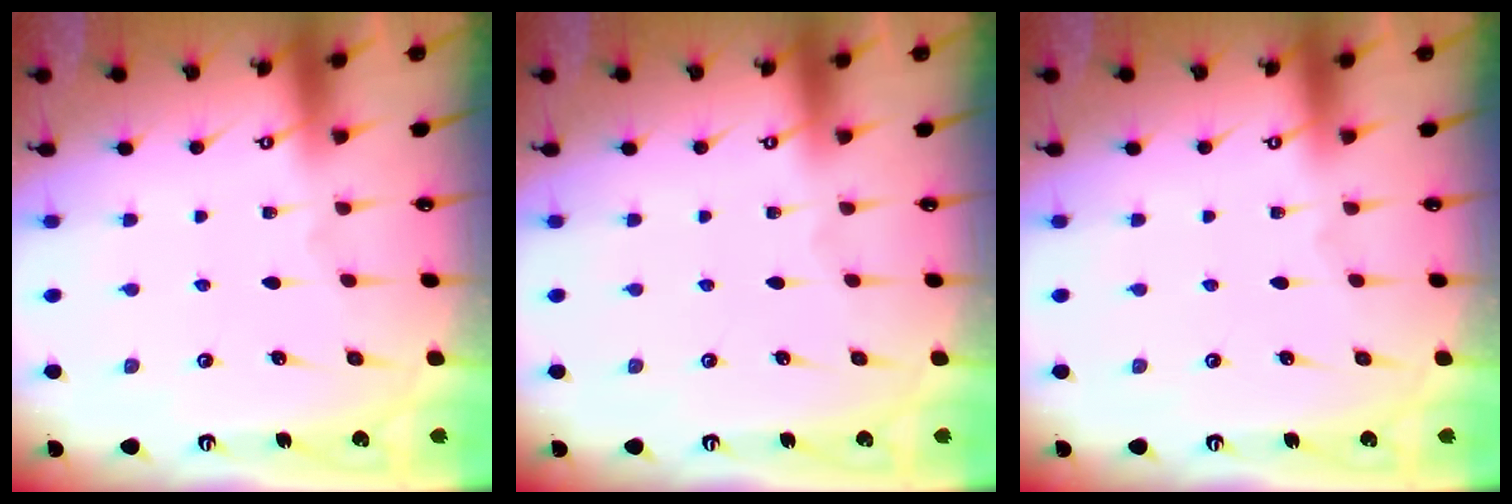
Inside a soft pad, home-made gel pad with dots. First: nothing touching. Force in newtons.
{"total": 0.0}
{"total": 0.0}